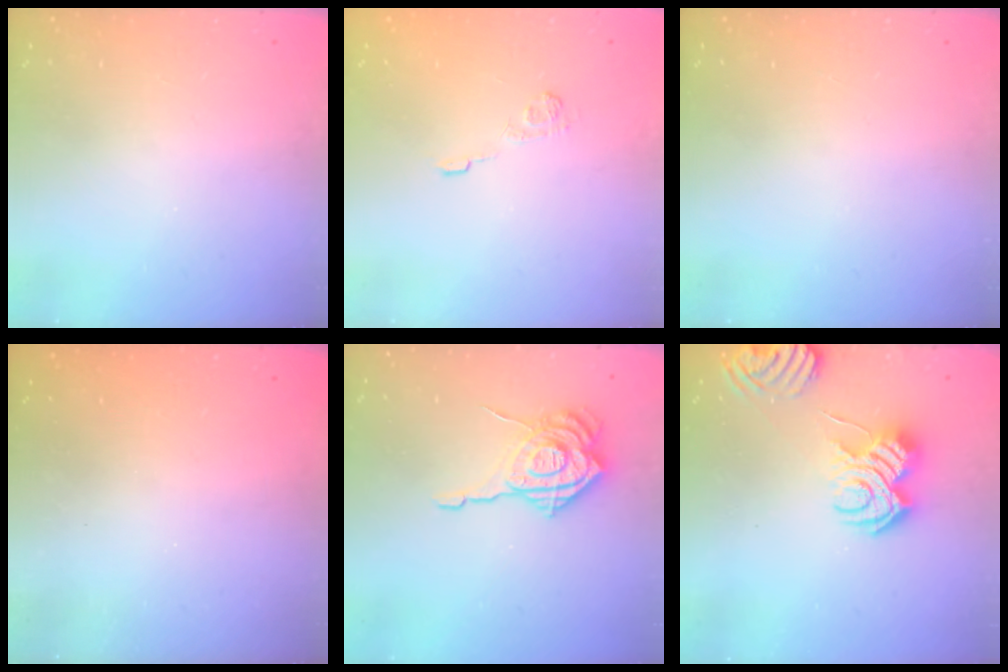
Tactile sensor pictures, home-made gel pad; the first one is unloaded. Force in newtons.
{"total": 8.5, "press": 8.4, "slide": 1.5}
{"total": 0.0}
{"total": 2.4, "press": 2.3, "slide": 0.8}
{"total": 16.2, "press": 16.1, "slide": 1.7}
{"total": 8.5, "press": 8.5, "slide": 0.6}